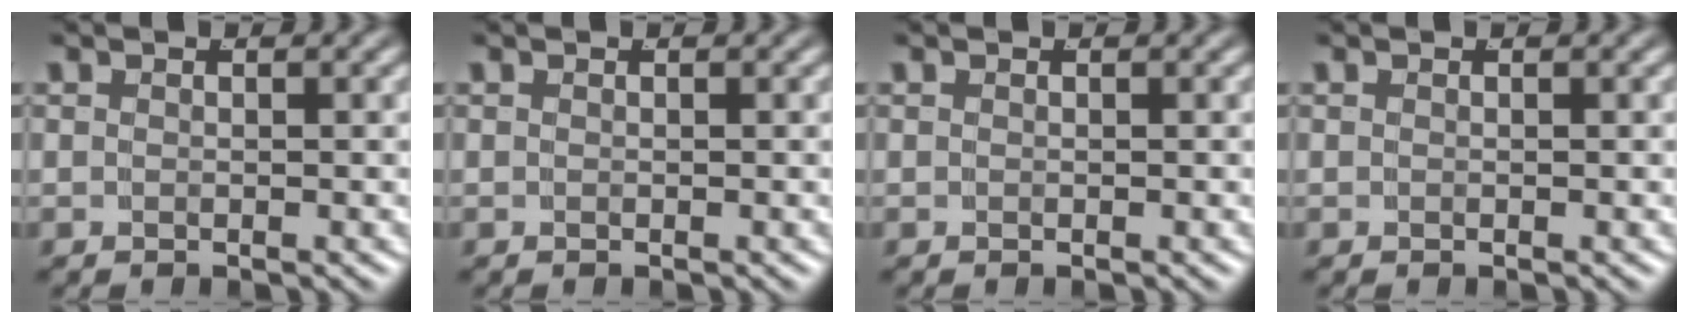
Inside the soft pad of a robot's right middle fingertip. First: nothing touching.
{"total": 0.0}
{"total": 0.0}
{"total": 0.0}